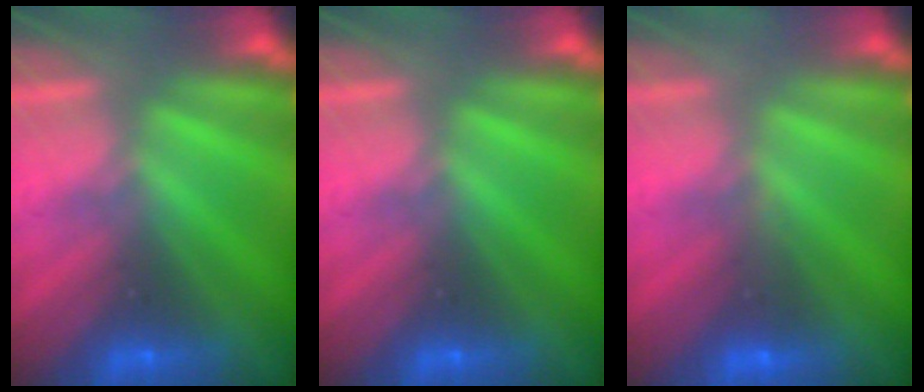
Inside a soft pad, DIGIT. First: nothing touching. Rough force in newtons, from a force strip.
{"total": 0.0}
{"total": 2.9}